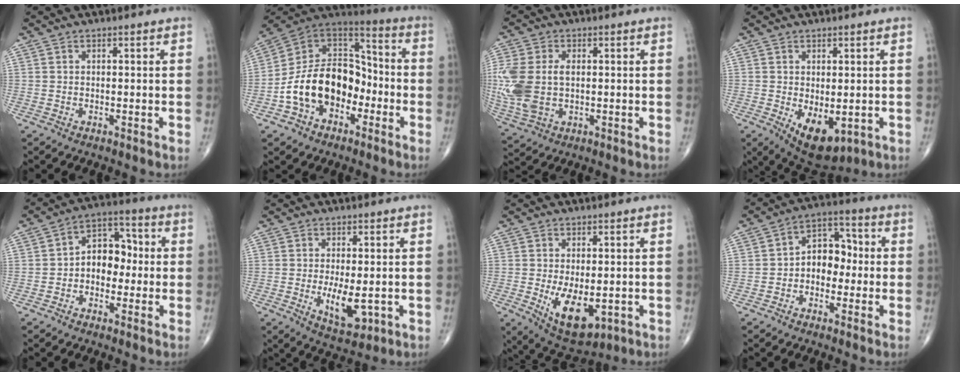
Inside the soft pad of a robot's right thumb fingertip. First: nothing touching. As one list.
[{"total": 18.5, "force": [-5.4, 13.0, 12.1], "torque": [-0.173, 0.067, -0.100]}, {"total": 14.4, "force": [0.1, 9.3, 11.0], "torque": [-0.291, -0.003, 0.013]}, {"total": 8.6, "force": [-2.0, 4.6, 7.0], "torque": [-0.094, -0.012, -0.011]}, {"total": 8.7, "force": [-0.7, 6.4, 6.0], "torque": [-0.058, 0.036, -0.025]}, {"total": 6.9, "force": [-1.0, 3.0, 6.2], "torque": [-0.099, -0.017, -0.006]}, {"total": 9.7, "force": [-1.9, 5.0, 8.1], "torque": [-0.120, -0.018, -0.011]}, {"total": 8.3, "force": [-0.9, 6.1, 5.6], "torque": [-0.054, 0.036, -0.029]}]